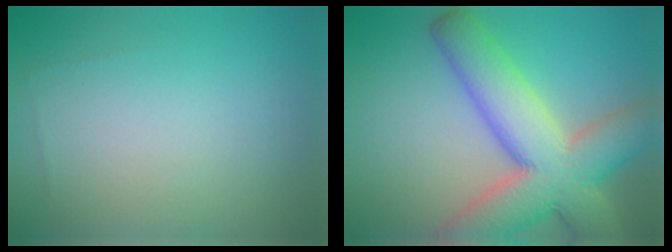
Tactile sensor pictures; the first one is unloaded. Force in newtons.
{"total": 11.1, "press": 11.1, "slide": 0.6}